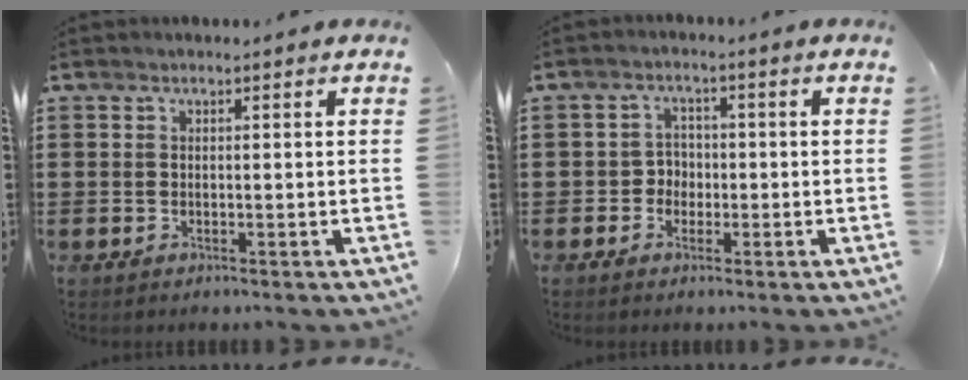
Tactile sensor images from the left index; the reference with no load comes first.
{"total": 2.8, "force": [-0.9, 2.5, 1.0], "torque": [-0.028, 0.005, -0.023]}